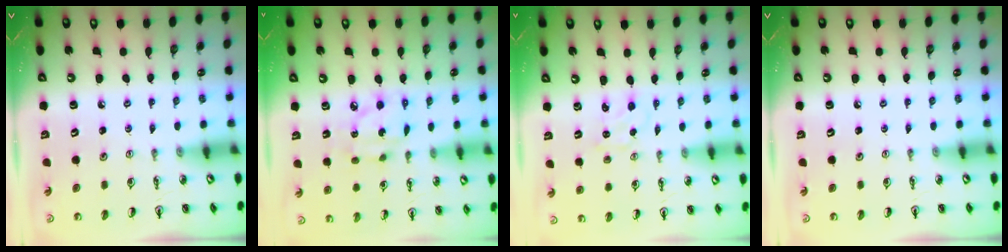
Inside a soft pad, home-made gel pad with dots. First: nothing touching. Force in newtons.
{"total": 8.6, "press": 8.5, "slide": 0.4}
{"total": 0.8, "press": 0.7, "slide": 0.2}
{"total": 0.0}